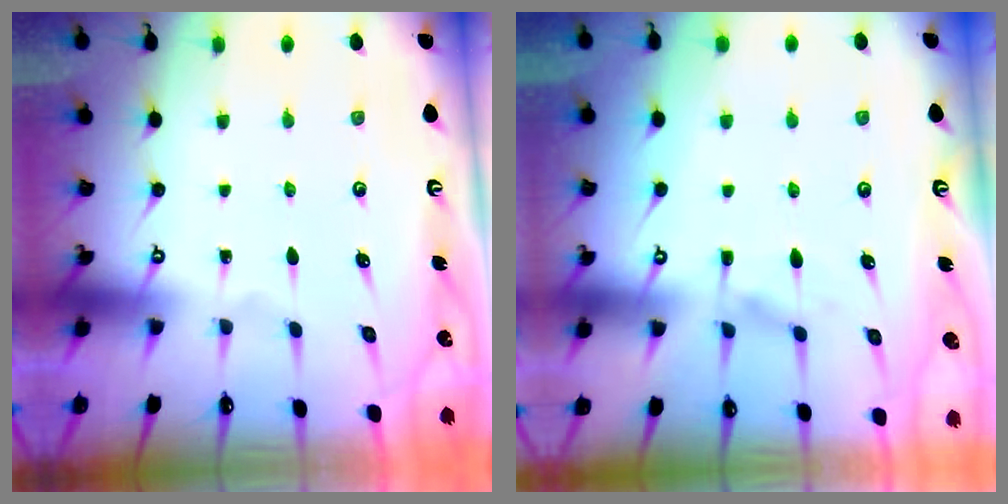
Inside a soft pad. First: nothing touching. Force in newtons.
{"total": 1.6, "press": 1.0, "slide": 1.2}